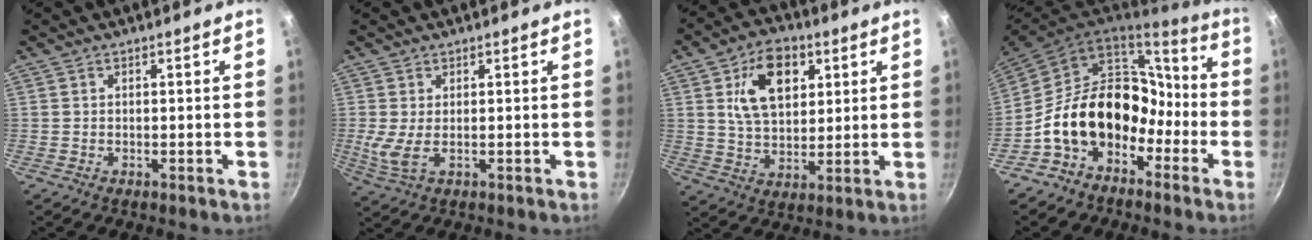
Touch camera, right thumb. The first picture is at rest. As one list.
[{"total": 4.0, "force": [0.3, 1.5, 3.7], "torque": [-0.081, -0.009, 0.015]}, {"total": 13.4, "force": [4.6, 8.6, 9.2], "torque": [-0.121, -0.012, 0.076]}, {"total": 19.2, "force": [-6.8, 13.7, 11.5], "torque": [-0.144, 0.084, -0.123]}]